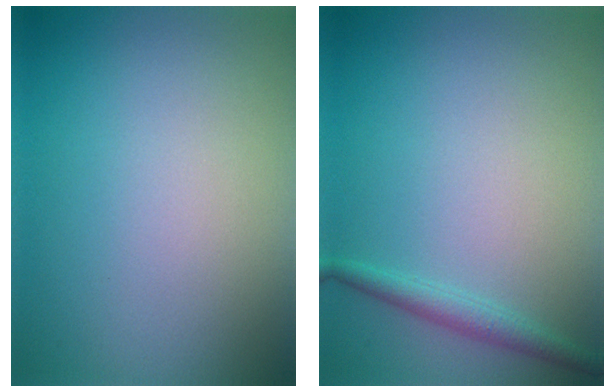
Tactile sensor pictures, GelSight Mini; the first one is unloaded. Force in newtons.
{"total": 1.6, "press": 1.6, "slide": 0.0}